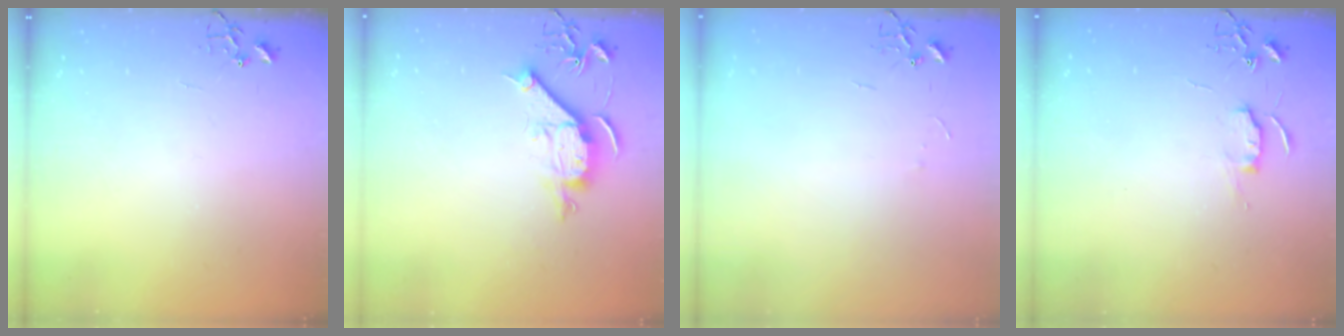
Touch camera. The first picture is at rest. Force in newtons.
{"total": 10.4, "press": 10.4, "slide": 0.9}
{"total": 3.2, "press": 3.2, "slide": 0.4}
{"total": 5.7, "press": 5.7, "slide": 0.6}